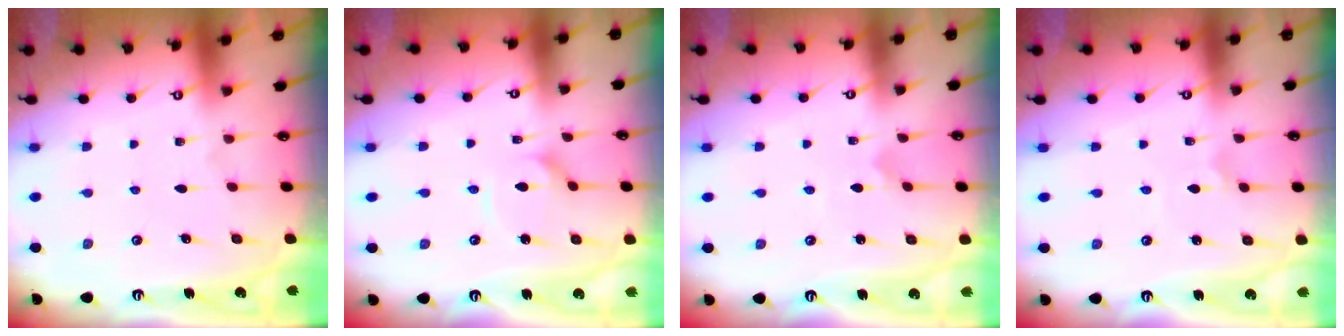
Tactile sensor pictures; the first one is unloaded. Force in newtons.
{"total": 2.7, "press": 2.7, "slide": 0.3}
{"total": 0.9, "press": 0.9, "slide": 0.0}
{"total": 0.7, "press": 0.5, "slide": 0.4}